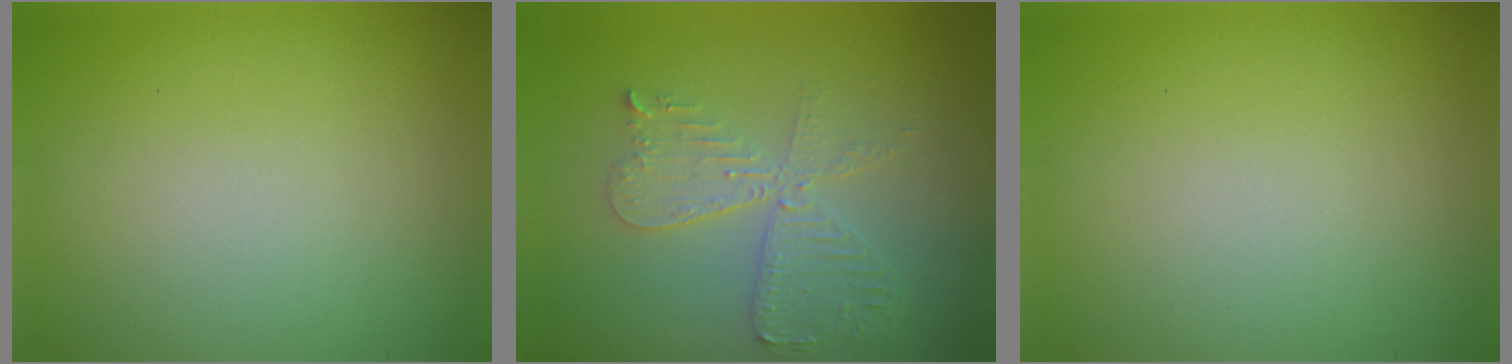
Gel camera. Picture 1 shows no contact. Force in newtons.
{"total": 4.2, "press": 3.7, "slide": 2.1}
{"total": 0.0}